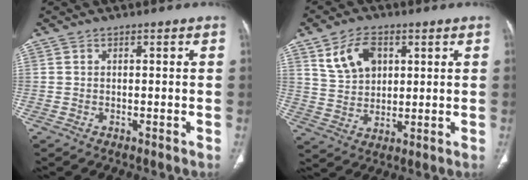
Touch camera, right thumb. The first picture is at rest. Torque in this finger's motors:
{"motor_torque": [-0.39, 0.51, -0.05, 0.07, 0.06]}